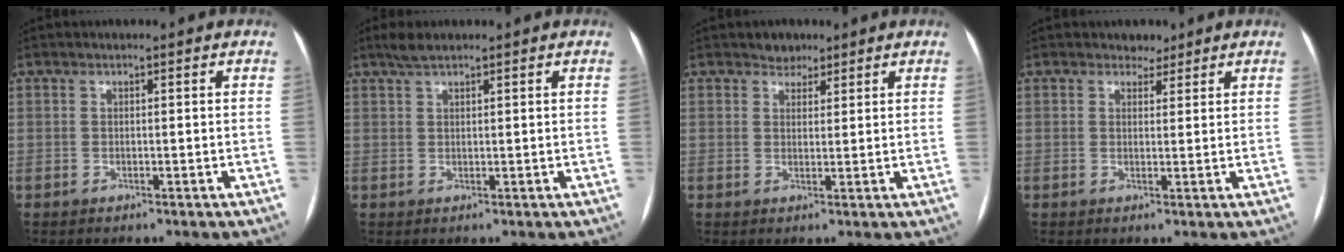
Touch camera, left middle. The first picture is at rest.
{"total": 2.2, "force": [1.8, 0.3, 1.3], "torque": [-0.030, 0.011, 0.037]}
{"total": 2.3, "force": [1.8, 1.4, 0.2], "torque": [-0.001, 0.003, 0.024]}
{"total": 2.1, "force": [1.6, 1.2, 0.2], "torque": [0.000, -0.001, 0.021]}